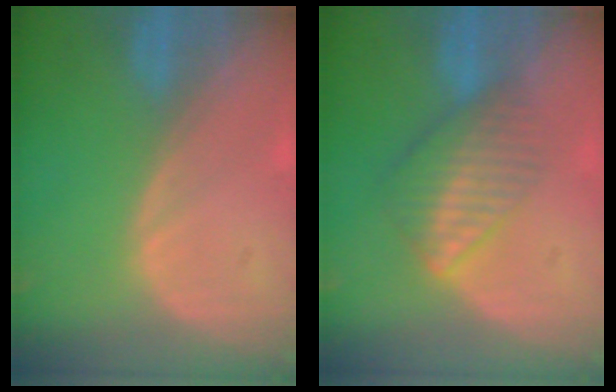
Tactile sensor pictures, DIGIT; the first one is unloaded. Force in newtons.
{"total": 6.7, "press": 5.9, "slide": 3.1}